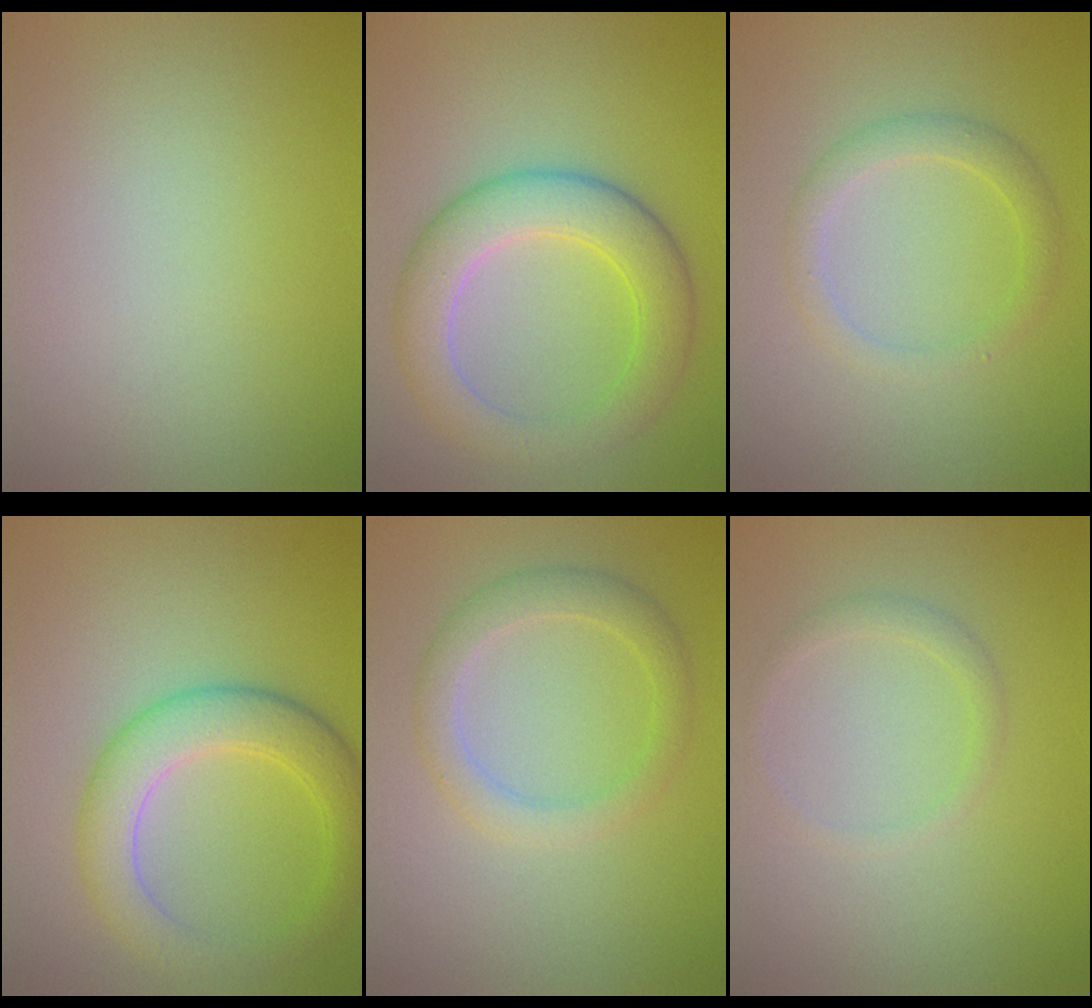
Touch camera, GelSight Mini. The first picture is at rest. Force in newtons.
{"total": 6.1, "press": 6.1, "slide": 0.1}
{"total": 2.2, "press": 2.2, "slide": 0.1}
{"total": 5.1, "press": 5.1, "slide": 0.1}
{"total": 2.9, "press": 2.9, "slide": 0.2}
{"total": 1.2, "press": 1.1, "slide": 0.1}